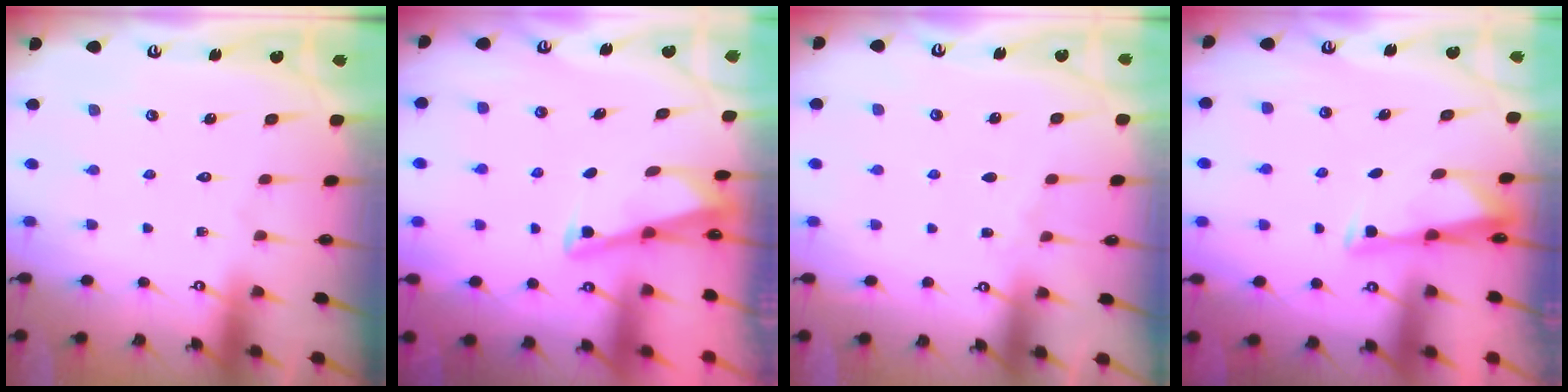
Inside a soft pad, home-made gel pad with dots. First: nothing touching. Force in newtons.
{"total": 2.8, "press": 2.8, "slide": 0.4}
{"total": 2.7, "press": 2.7, "slide": 0.4}
{"total": 3.1, "press": 3.1, "slide": 0.1}